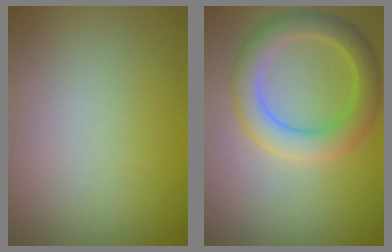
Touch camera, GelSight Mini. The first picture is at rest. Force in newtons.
{"total": 4.4, "press": 4.4, "slide": 0.2}